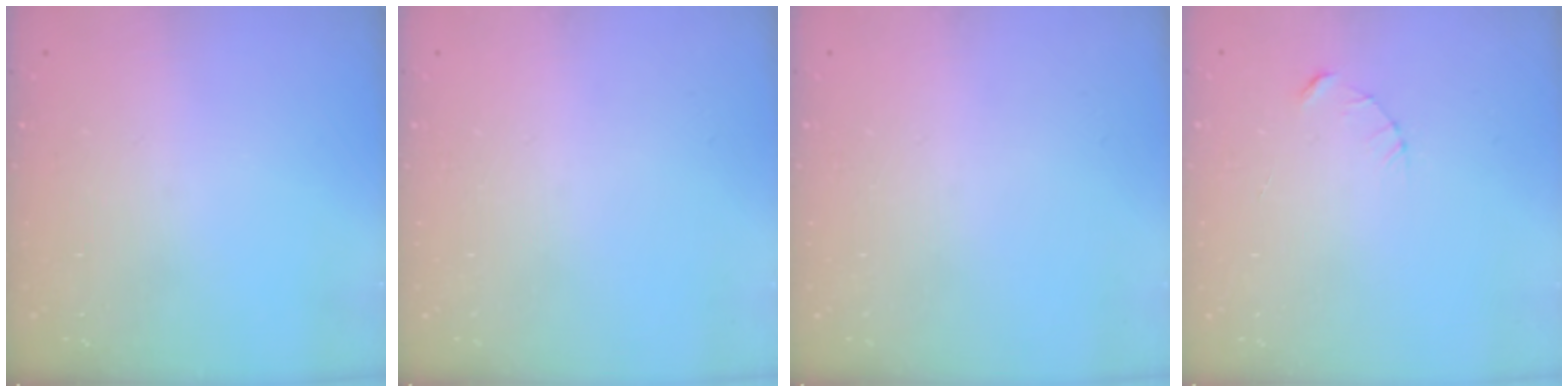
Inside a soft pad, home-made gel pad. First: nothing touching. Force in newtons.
{"total": 0.0}
{"total": 0.0}
{"total": 2.3, "press": 2.3, "slide": 0.3}